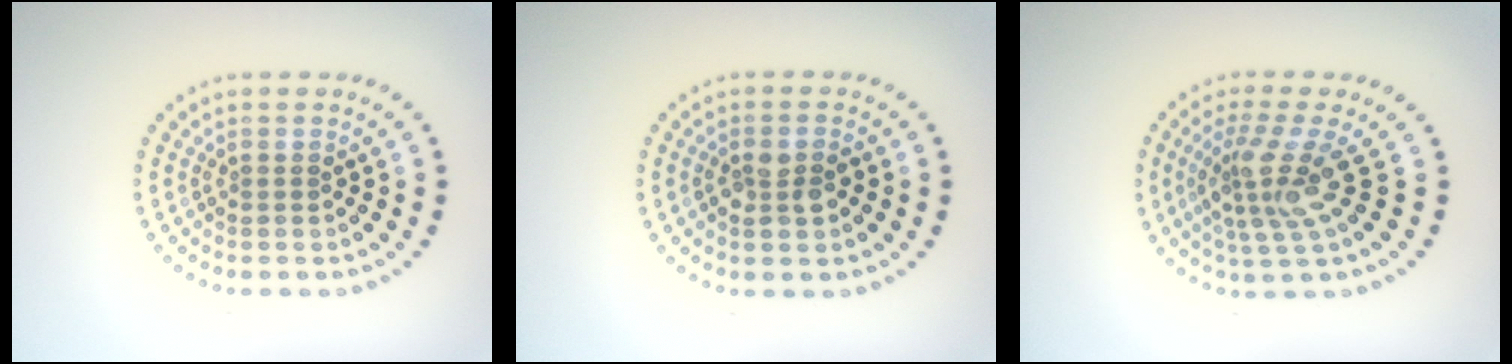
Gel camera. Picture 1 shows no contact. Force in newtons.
{"total": 2.6, "press": 2.5, "slide": 0.5}
{"total": 4.2, "press": 3.2, "slide": 2.7}